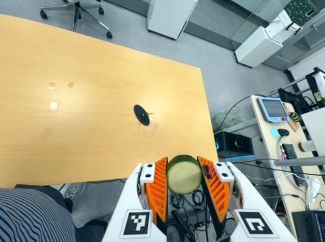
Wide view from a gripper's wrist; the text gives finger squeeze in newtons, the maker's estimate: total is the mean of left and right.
{"total": 11.2, "left": 10.7, "right": 11.7}